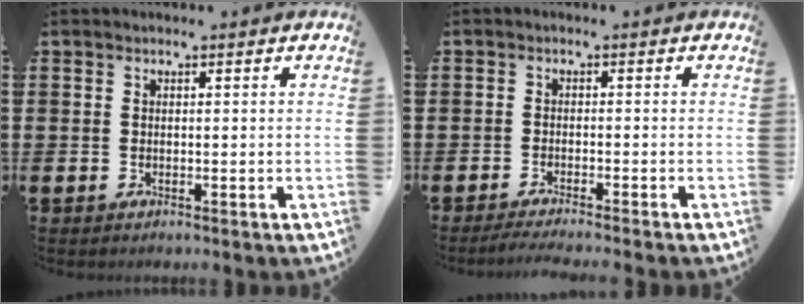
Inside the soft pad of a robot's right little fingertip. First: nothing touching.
{"total": 1.5, "force": [-1.4, -0.2, 0.6], "torque": [-0.007, 0.000, -0.026]}